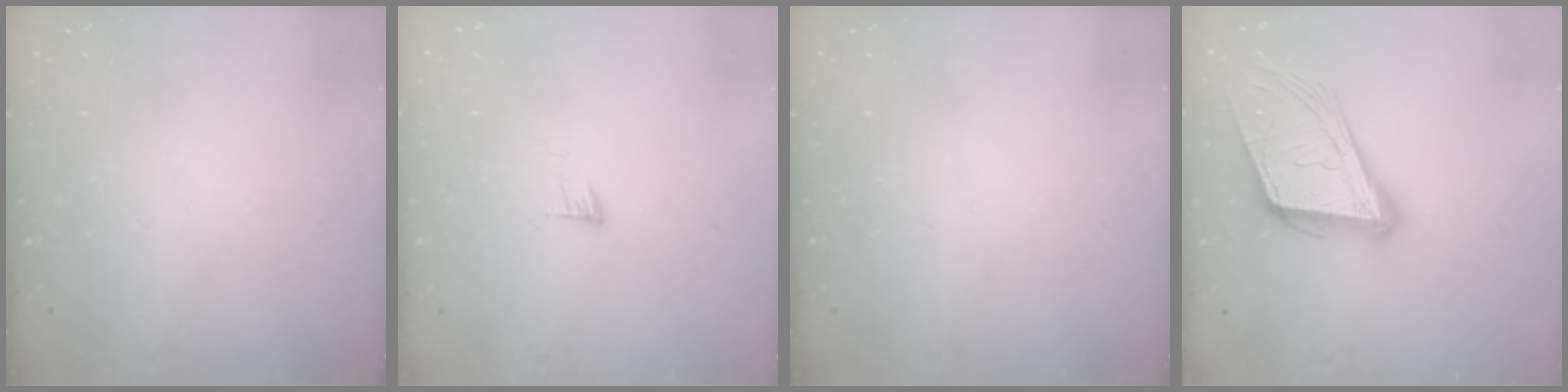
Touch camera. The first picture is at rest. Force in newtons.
{"total": 5.2, "press": 5.2, "slide": 0.5}
{"total": 0.0}
{"total": 18.8, "press": 18.4, "slide": 4.2}